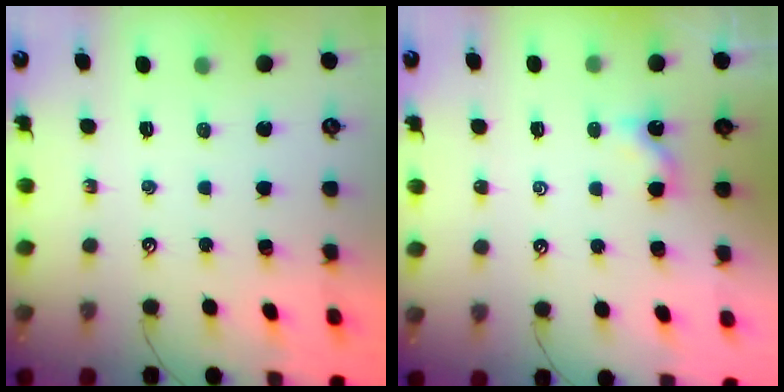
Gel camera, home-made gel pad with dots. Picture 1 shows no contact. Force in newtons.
{"total": 0.6, "press": 0.5, "slide": 0.3}